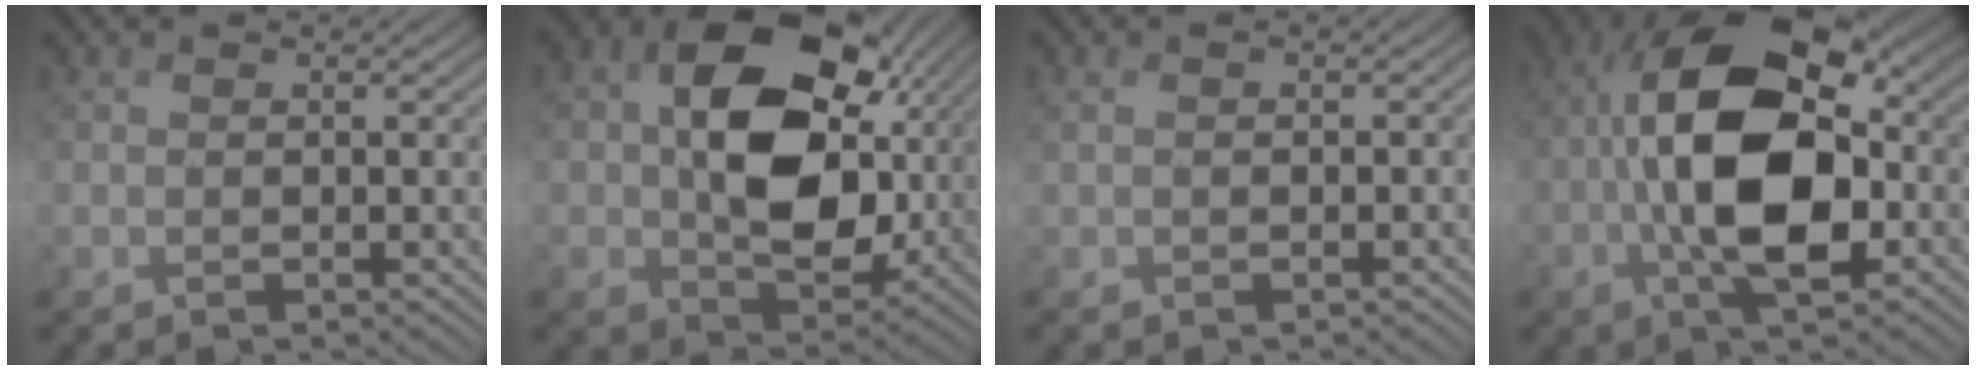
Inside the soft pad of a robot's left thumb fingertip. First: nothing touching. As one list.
[{"total": 15.6, "force": [2.3, 11.0, 10.8], "torque": [-0.181, -0.004, 0.049]}, {"total": 1.6, "force": [-0.1, 1.1, 1.2], "torque": [-0.025, -0.002, 0.004]}, {"total": 15.1, "force": [-1.5, 7.7, 12.8], "torque": [-0.243, 0.014, -0.044]}]